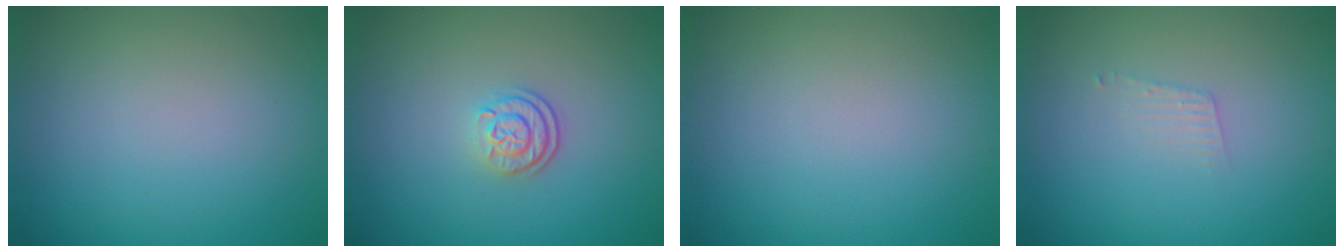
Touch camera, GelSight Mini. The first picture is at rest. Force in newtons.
{"total": 2.3, "press": 1.9, "slide": 1.4}
{"total": 0.0}
{"total": 0.9, "press": 0.9, "slide": 0.1}